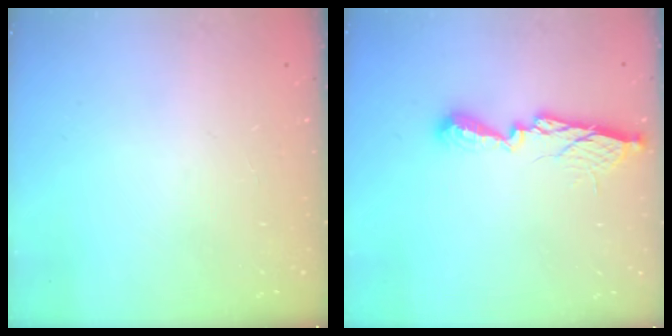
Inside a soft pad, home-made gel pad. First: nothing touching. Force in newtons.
{"total": 11.0, "press": 11.0, "slide": 0.4}